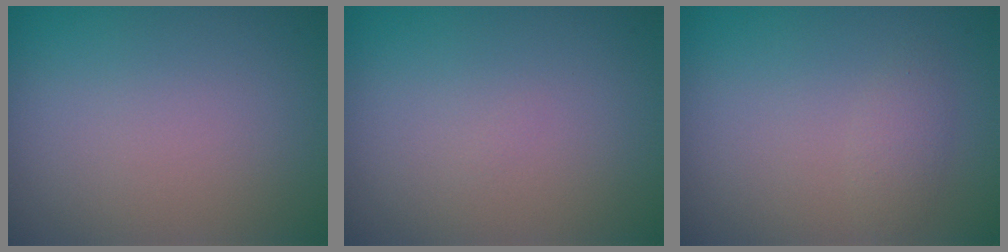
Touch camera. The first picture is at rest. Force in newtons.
{"total": 0.0}
{"total": 1.2, "press": 1.2, "slide": 0.0}